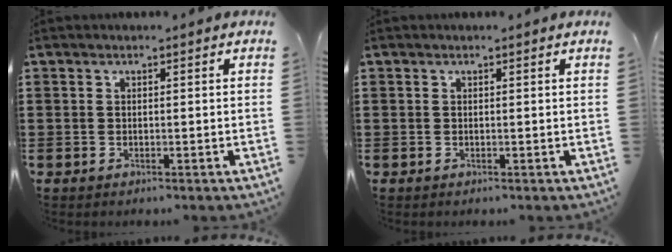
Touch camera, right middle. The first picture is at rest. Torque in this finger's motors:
{"motor_torque": [0.00, 0.00, 0.03, -0.01]}